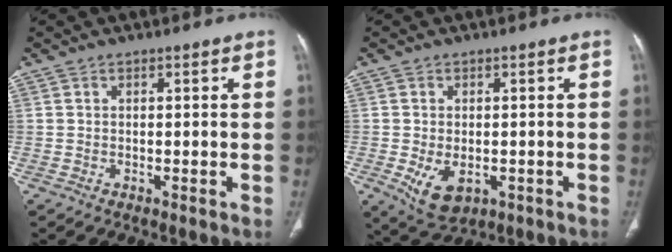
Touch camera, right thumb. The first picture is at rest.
{"total": 6.8, "force": [-1.9, 4.3, 4.9], "torque": [-0.079, -0.004, -0.017]}